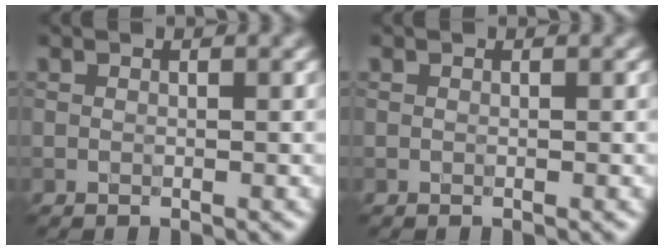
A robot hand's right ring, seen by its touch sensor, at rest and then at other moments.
{"total": 0.0}